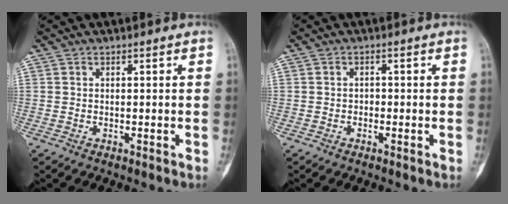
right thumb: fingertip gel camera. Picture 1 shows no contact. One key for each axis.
{"total": 1.0, "fx": -0.5, "fy": 0.8, "fz": 0.2, "tx": 0.005, "ty": 0.004, "tz": -0.012}